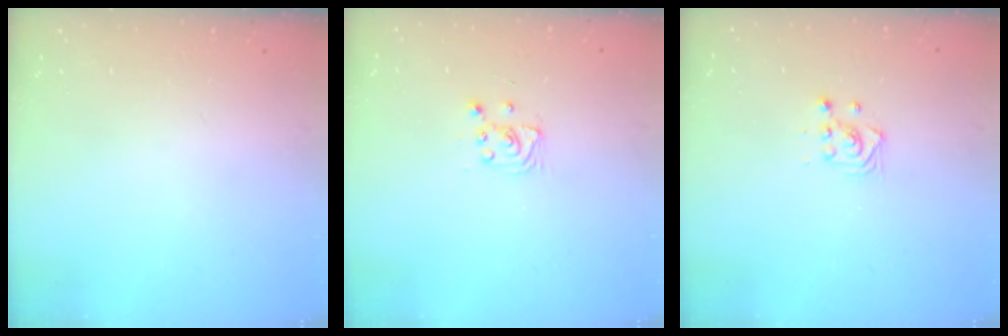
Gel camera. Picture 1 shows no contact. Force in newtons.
{"total": 4.4, "press": 4.4, "slide": 0.5}
{"total": 3.0, "press": 3.0, "slide": 0.5}